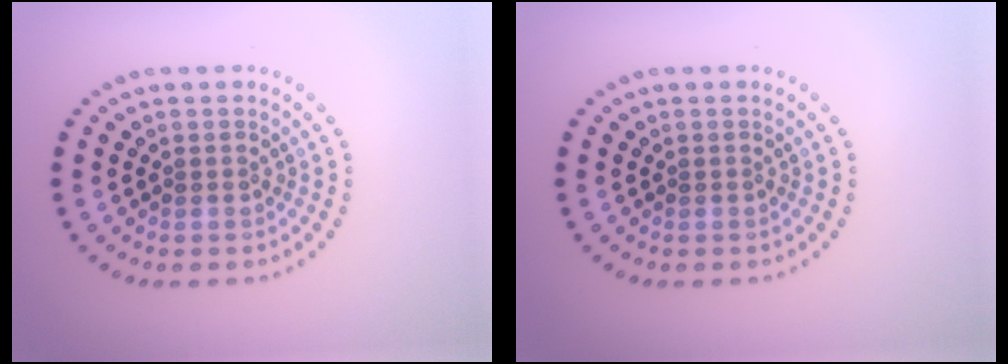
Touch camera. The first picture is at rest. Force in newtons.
{"total": 0.0}